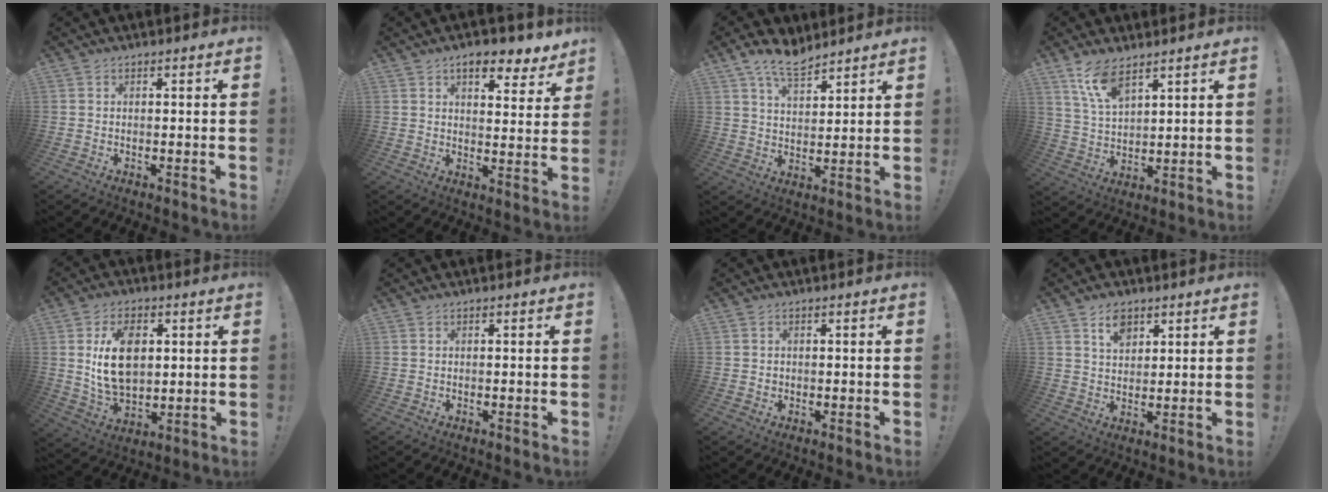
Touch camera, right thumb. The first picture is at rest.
{"total": 8.4, "force": [5.9, 3.2, 5.1], "torque": [-0.065, -0.033, 0.103]}
{"total": 9.4, "force": [7.1, 4.0, 4.7], "torque": [-0.087, -0.035, 0.135]}
{"total": 9.5, "force": [7.0, 3.5, 5.5], "torque": [-0.115, -0.031, 0.133]}
{"total": 14.8, "force": [3.0, 9.8, 10.7], "torque": [-0.180, 0.002, 0.052]}
{"total": 0.0}
{"total": 0.6, "force": [-0.1, 0.5, 0.1], "torque": [-0.007, 0.005, -0.001]}
{"total": 6.5, "force": [3.8, 4.1, 3.3], "torque": [-0.050, -0.011, 0.068]}